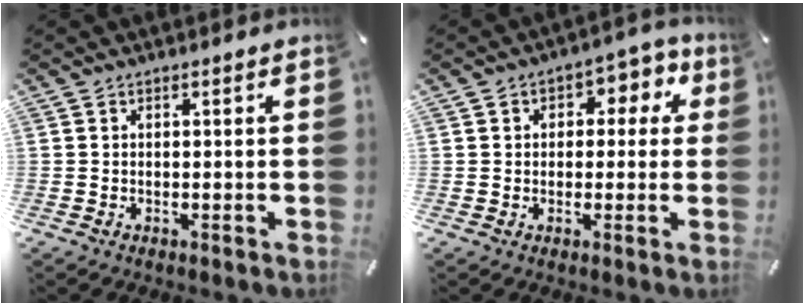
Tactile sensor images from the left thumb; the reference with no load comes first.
{"total": 5.8, "force": [1.3, 4.5, 3.5], "torque": [-0.038, -0.001, 0.011]}